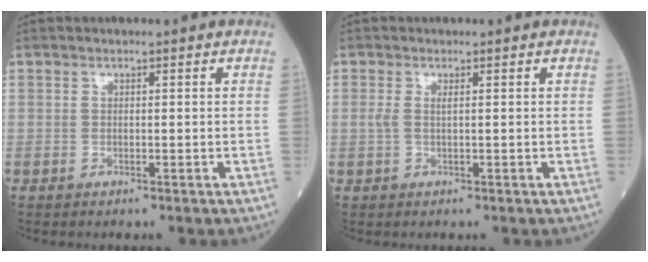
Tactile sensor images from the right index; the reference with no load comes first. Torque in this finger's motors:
{"motor_torque": [-0.03, -0.01, 0.00, 0.00]}